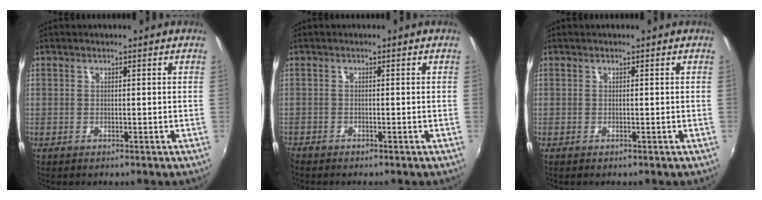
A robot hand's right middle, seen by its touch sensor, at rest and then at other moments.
{"total": 1.6, "force": [-1.5, 0.4, 0.2], "torque": [-0.009, -0.008, -0.032]}
{"total": 0.0}